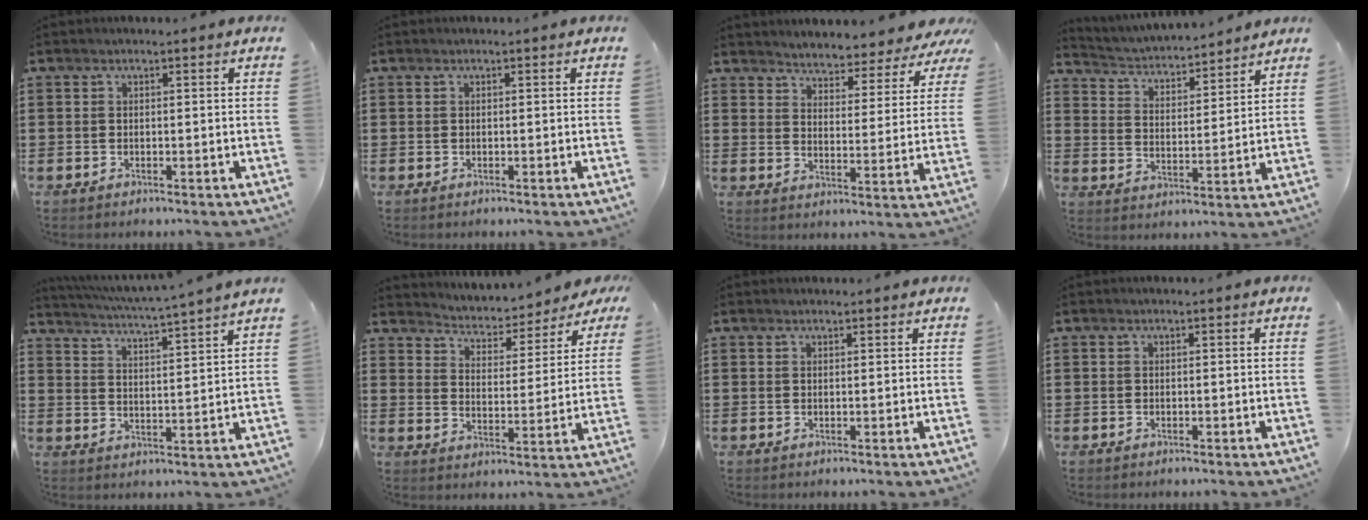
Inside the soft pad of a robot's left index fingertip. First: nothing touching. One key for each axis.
{"total": 0.0}
{"total": 3.7, "fx": 3.7, "fy": -0.3, "fz": -0.4, "tx": -0.019, "ty": -0.038, "tz": 0.058}
{"total": 3.3, "fx": 3.3, "fy": 0.1, "fz": 0.4, "tx": -0.028, "ty": -0.030, "tz": 0.050}
{"total": 4.2, "fx": 3.7, "fy": -1.4, "fz": 1.5, "tx": -0.046, "ty": -0.033, "tz": 0.057}
{"total": 3.0, "fx": 3.0, "fy": 0.2, "fz": 0.1, "tx": -0.025, "ty": -0.030, "tz": 0.043}
{"total": 0.6, "fx": 0.5, "fy": 0.1, "fz": 0.2, "tx": -0.005, "ty": 0.000, "tz": 0.011}
{"total": 0.0}